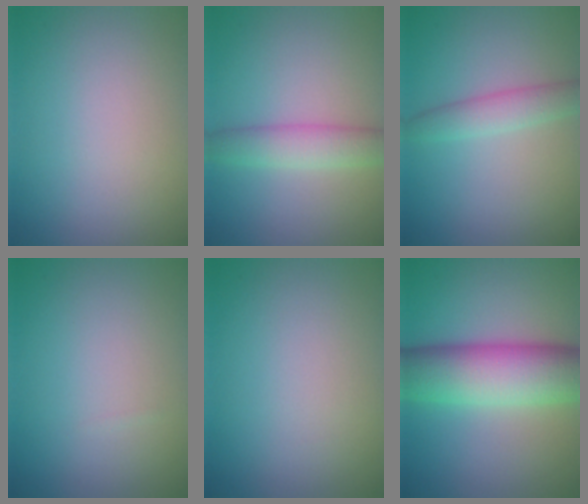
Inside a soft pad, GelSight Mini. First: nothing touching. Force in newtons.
{"total": 3.2, "press": 3.2, "slide": 0.1}
{"total": 2.6, "press": 2.6, "slide": 0.1}
{"total": 0.0}
{"total": 0.0}
{"total": 10.1, "press": 10.1, "slide": 0.2}